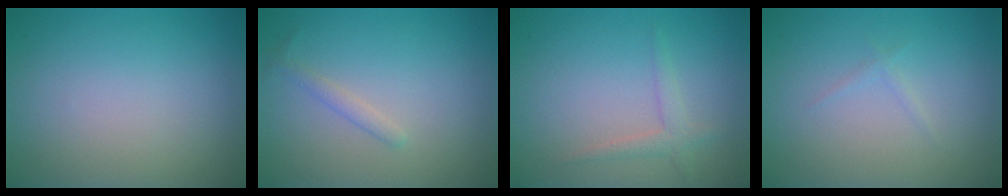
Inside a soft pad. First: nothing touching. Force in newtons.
{"total": 1.1, "press": 1.1, "slide": 0.1}
{"total": 1.6, "press": 1.6, "slide": 0.1}
{"total": 0.6, "press": 0.6, "slide": 0.0}